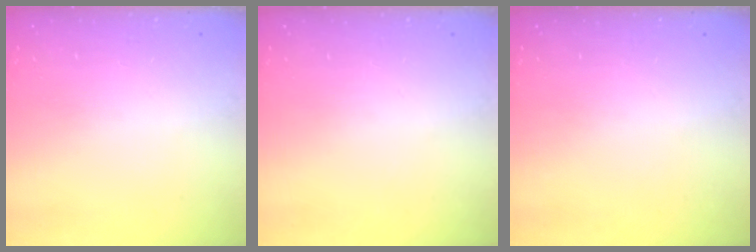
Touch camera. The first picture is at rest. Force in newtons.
{"total": 0.0}
{"total": 0.0}